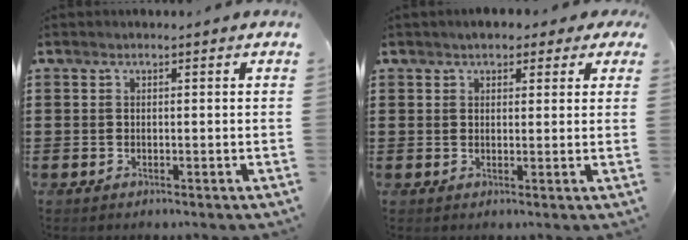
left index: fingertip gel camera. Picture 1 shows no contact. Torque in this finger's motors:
{"motor_torque": [1.13, -1.01, 0.29, 0.08]}